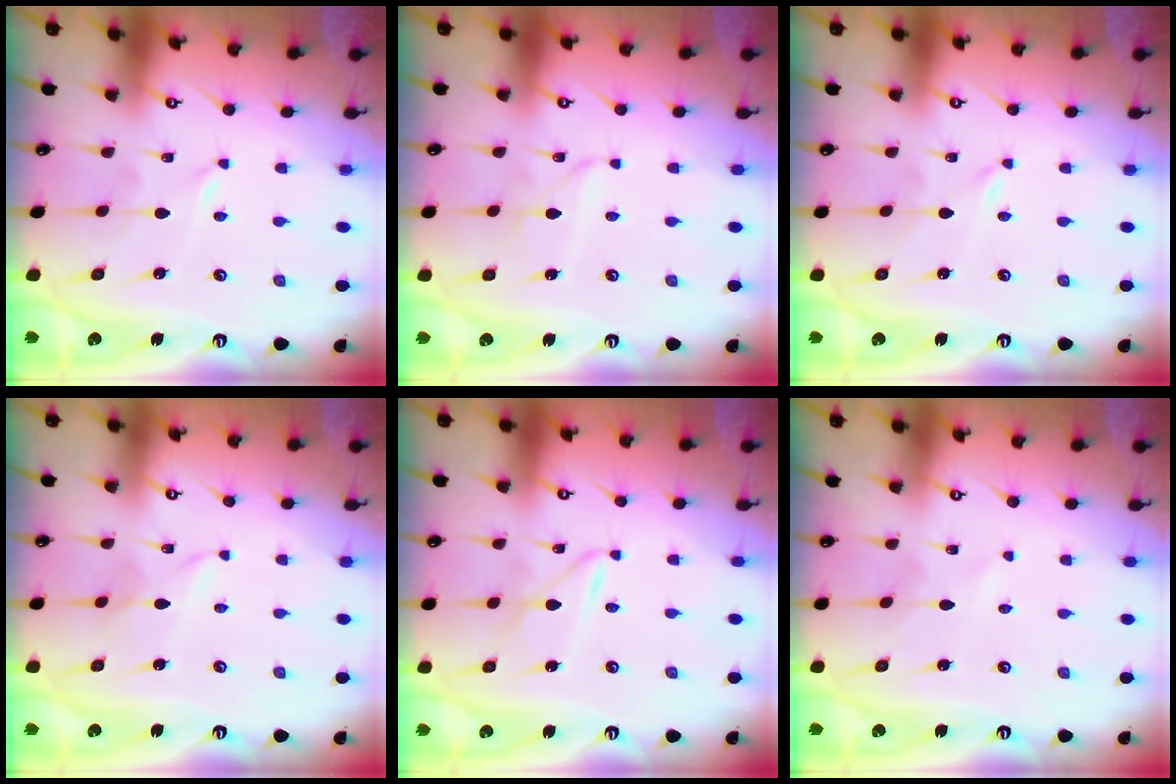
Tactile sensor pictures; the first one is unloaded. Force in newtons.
{"total": 2.6, "press": 2.6, "slide": 0.1}
{"total": 0.0}
{"total": 2.5, "press": 2.5, "slide": 0.2}
{"total": 3.8, "press": 3.8, "slide": 0.4}
{"total": 1.7, "press": 1.7, "slide": 0.1}